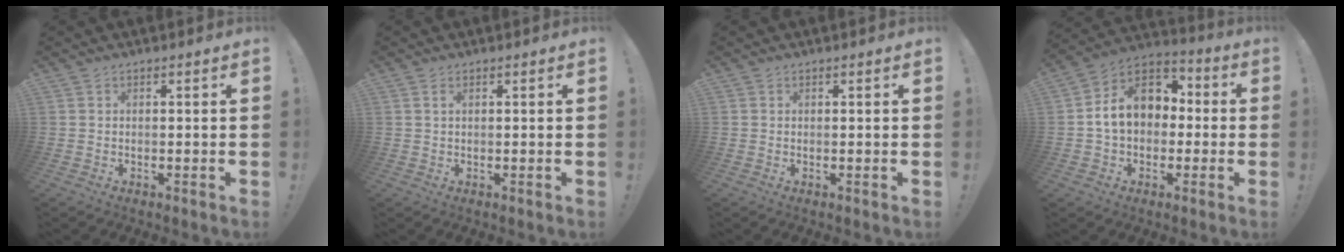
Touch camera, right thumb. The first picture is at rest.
{"total": 1.0, "force": [0.5, 0.5, 0.7], "torque": [-0.008, 0.001, 0.007]}
{"total": 0.0}
{"total": 14.3, "force": [1.9, 10.9, 9.1], "torque": [-0.136, 0.011, 0.042]}